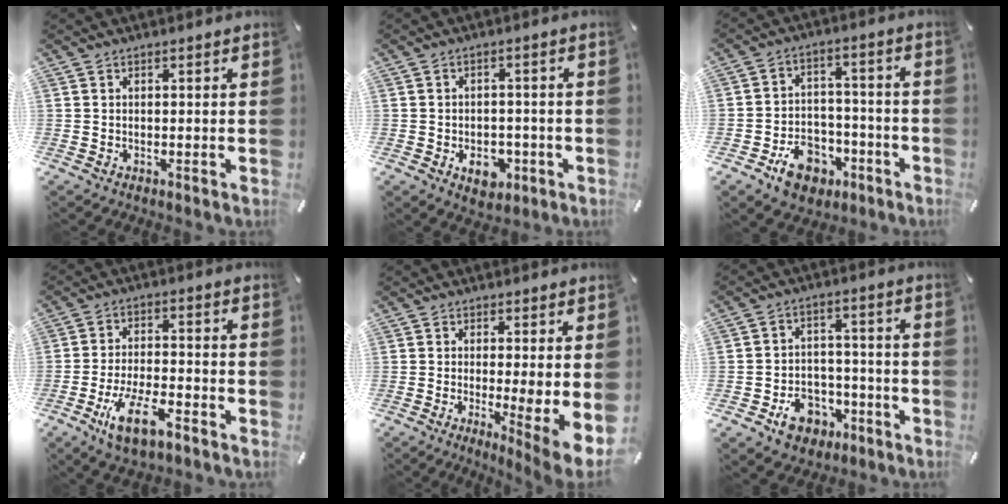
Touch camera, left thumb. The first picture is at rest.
{"total": 6.3, "force": [-2.4, 4.6, 3.6], "torque": [-0.044, 0.008, -0.040]}
{"total": 11.1, "force": [-5.7, 8.3, 4.7], "torque": [-0.065, 0.050, -0.094]}
{"total": 10.8, "force": [-5.8, 4.2, 8.1], "torque": [-0.167, 0.017, -0.106]}
{"total": 6.2, "force": [-0.3, 0.3, 6.2], "torque": [-0.087, -0.030, -0.001]}
{"total": 9.1, "force": [-4.0, 7.4, 3.4], "torque": [-0.055, 0.034, -0.063]}